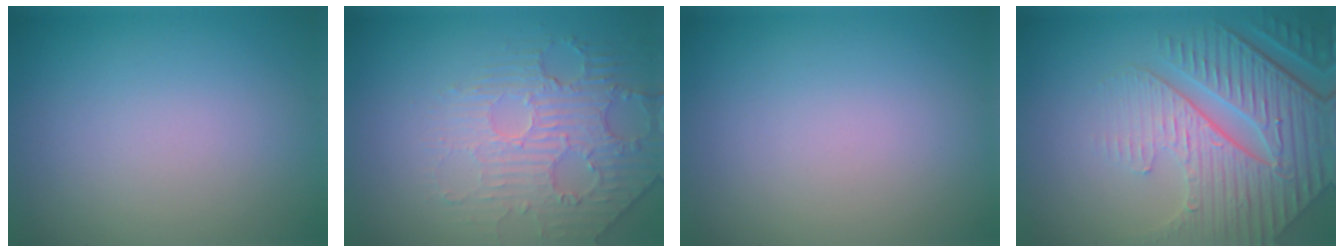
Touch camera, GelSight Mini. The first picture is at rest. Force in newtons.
{"total": 2.9, "press": 2.4, "slide": 1.6}
{"total": 0.0}
{"total": 8.0, "press": 5.8, "slide": 5.5}